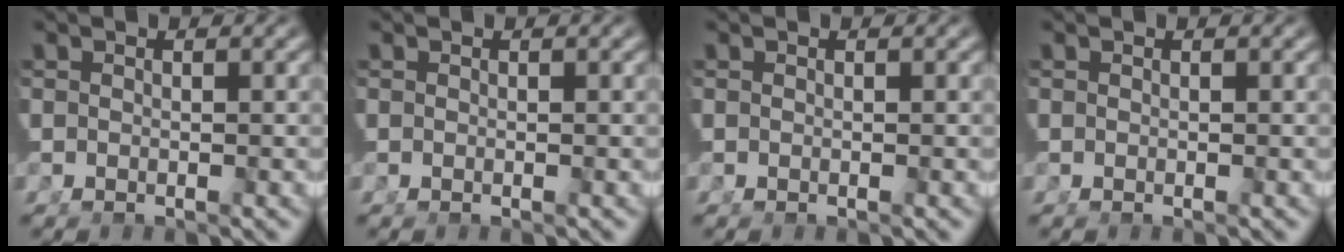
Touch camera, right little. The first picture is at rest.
{"total": 0.0}
{"total": 0.0}
{"total": 0.0}